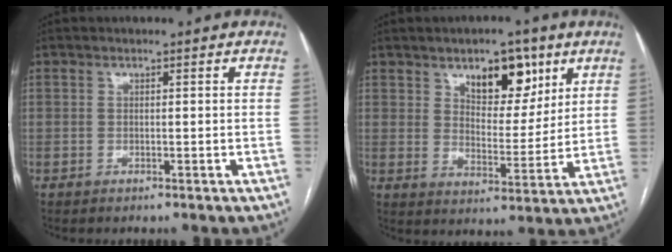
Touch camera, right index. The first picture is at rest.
{"total": 9.7, "force": [5.6, 4.6, 6.5], "torque": [-0.094, 0.002, 0.093]}